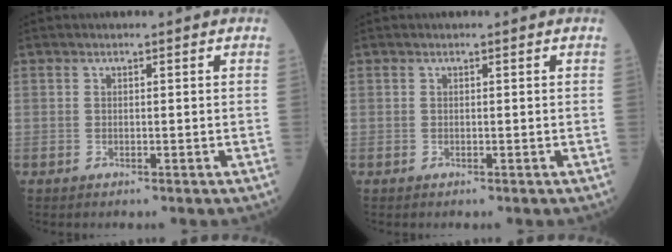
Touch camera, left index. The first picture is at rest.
{"total": 0.0}